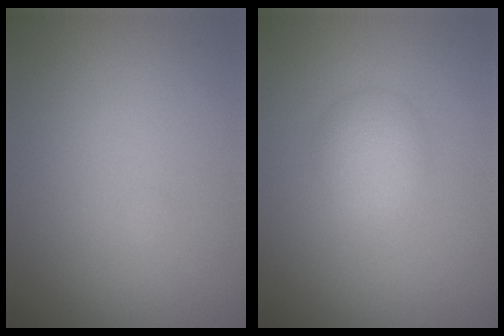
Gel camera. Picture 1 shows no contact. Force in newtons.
{"total": 2.5, "press": 2.5, "slide": 0.0}